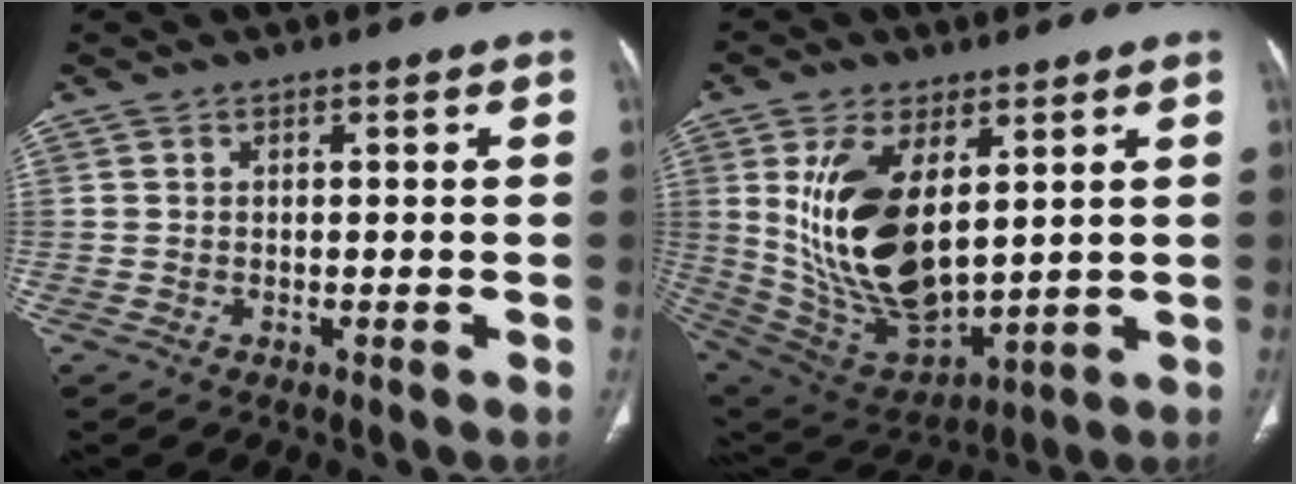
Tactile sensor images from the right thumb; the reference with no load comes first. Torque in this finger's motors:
{"motor_torque": [-1.00, 2.00, 1.78, 0.26, 0.24]}